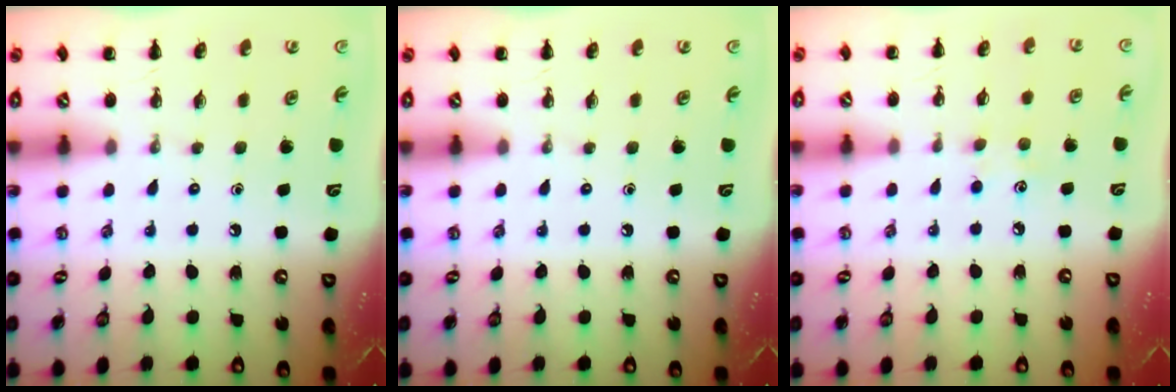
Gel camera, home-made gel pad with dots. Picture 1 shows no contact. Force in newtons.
{"total": 0.0}
{"total": 5.2, "press": 5.1, "slide": 1.1}